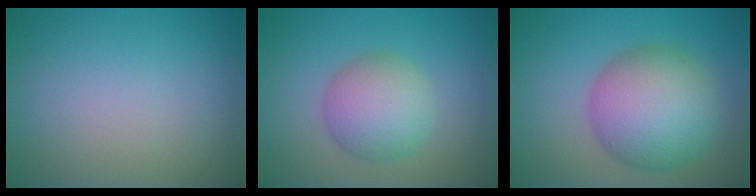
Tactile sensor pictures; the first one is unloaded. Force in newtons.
{"total": 4.9, "press": 4.9, "slide": 0.1}
{"total": 8.9, "press": 8.9, "slide": 0.1}